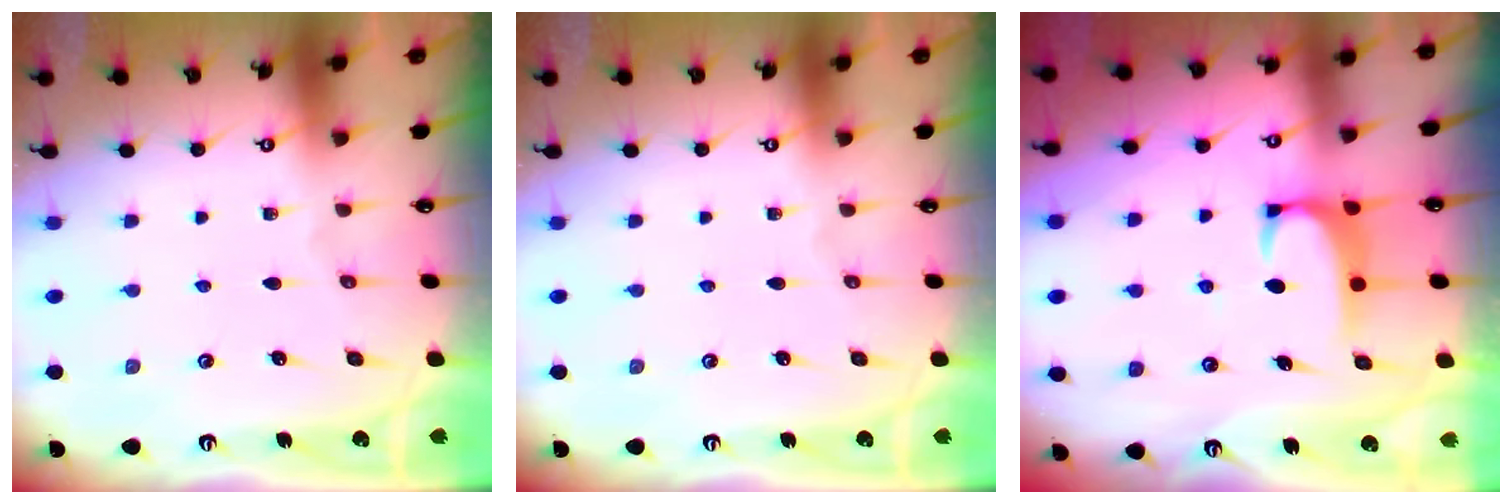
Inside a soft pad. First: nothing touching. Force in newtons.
{"total": 0.0}
{"total": 1.9, "press": 1.9, "slide": 0.3}